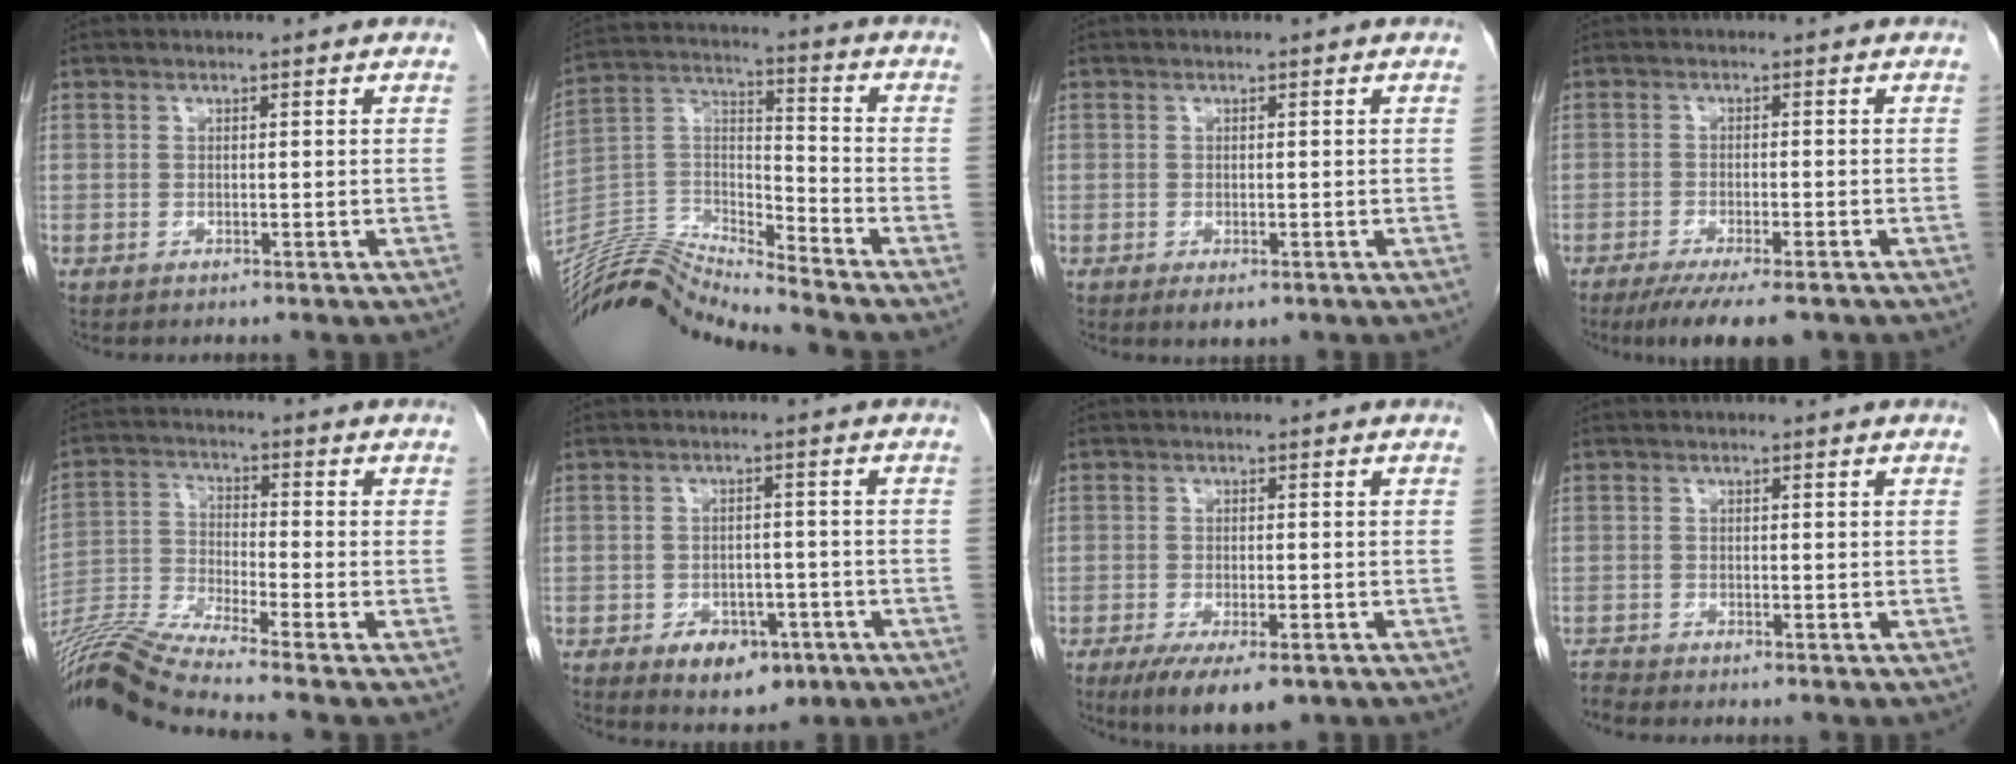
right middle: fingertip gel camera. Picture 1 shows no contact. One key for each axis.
{"total": 13.8, "fx": -13.6, "fy": -1.9, "fz": 1.9, "tx": -0.034, "ty": 0.045, "tz": -0.260}
{"total": 2.1, "fx": -1.1, "fy": 0.9, "fz": 1.5, "tx": -0.023, "ty": -0.004, "tz": -0.007}
{"total": 8.9, "fx": -6.6, "fy": 1.6, "fz": 5.7, "tx": -0.081, "ty": -0.017, "tz": -0.099}
{"total": 11.2, "fx": -10.0, "fy": -2.3, "fz": 4.3, "tx": -0.089, "ty": -0.014, "tz": -0.194}
{"total": 6.9, "fx": -3.7, "fy": 4.2, "fz": 4.1, "tx": -0.057, "ty": 0.002, "tz": -0.045}
{"total": 8.5, "fx": -5.6, "fy": 2.6, "fz": 5.9, "tx": -0.091, "ty": -0.016, "tz": -0.084}
{"total": 1.2, "fx": -1.2, "fy": -0.2, "fz": -0.2, "tx": -0.002, "ty": -0.008, "tz": -0.024}